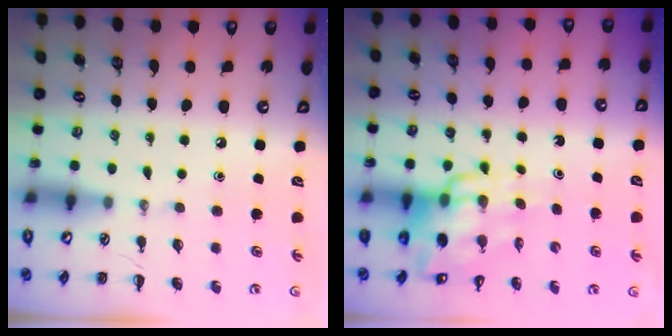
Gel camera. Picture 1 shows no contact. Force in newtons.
{"total": 11.5, "press": 10.9, "slide": 3.5}